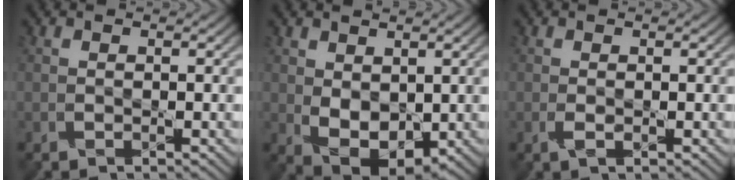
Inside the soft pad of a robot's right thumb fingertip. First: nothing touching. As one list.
[{"total": 5.6, "force": [0.8, 3.7, 4.2], "torque": [-0.088, -0.011, 0.019]}, {"total": 1.4, "force": [-0.3, 0.6, 1.2], "torque": [-0.030, -0.002, -0.006]}]